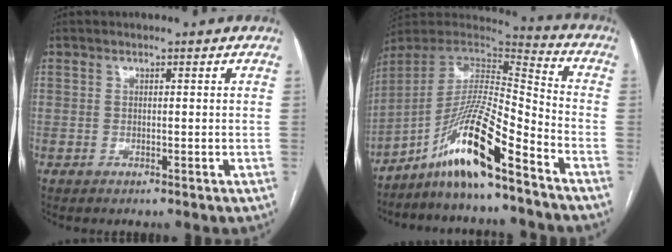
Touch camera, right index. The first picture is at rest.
{"total": 15.0, "force": [-9.9, 0.8, 11.3], "torque": [-0.212, 0.006, -0.180]}